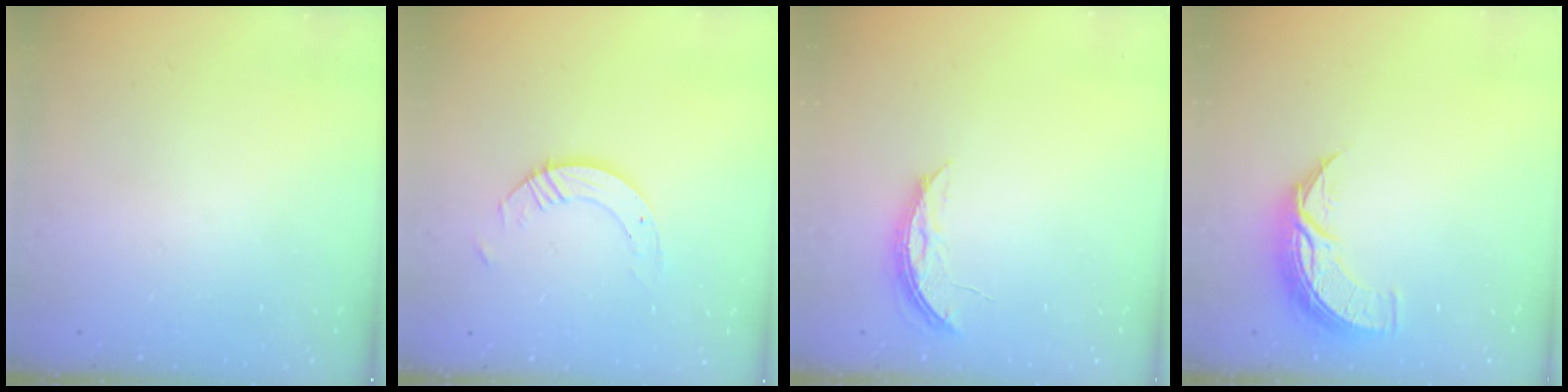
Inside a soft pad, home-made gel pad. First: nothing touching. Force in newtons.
{"total": 6.3, "press": 6.3, "slide": 0.5}
{"total": 5.8, "press": 5.7, "slide": 0.5}
{"total": 8.2, "press": 8.2, "slide": 0.0}